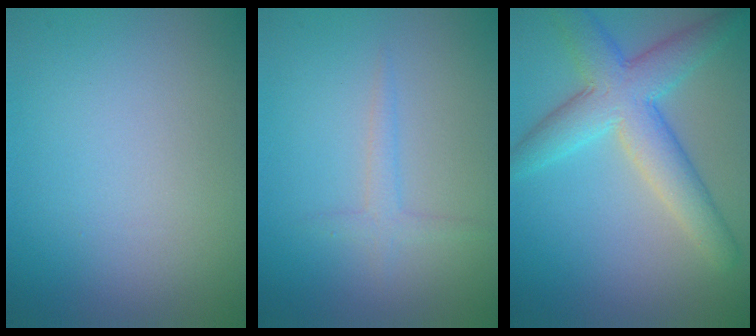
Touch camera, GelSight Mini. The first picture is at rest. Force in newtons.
{"total": 1.4, "press": 1.4, "slide": 0.1}
{"total": 6.6, "press": 6.6, "slide": 0.1}